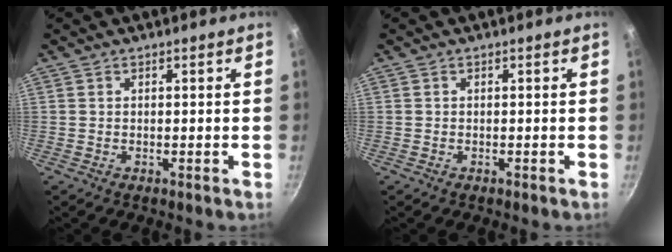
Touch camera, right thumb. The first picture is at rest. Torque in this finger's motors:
{"motor_torque": [-0.26, 0.08, -0.31, 0.15, 0.04]}